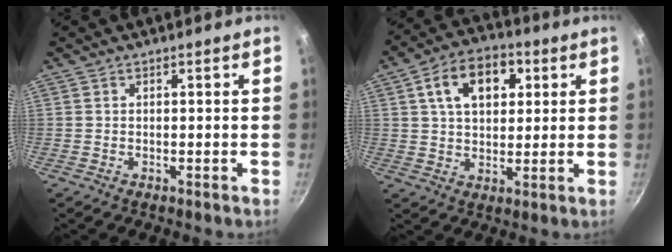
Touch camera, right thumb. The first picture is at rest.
{"total": 12.5, "force": [4.0, 8.2, 8.6], "torque": [-0.112, 0.006, 0.056]}